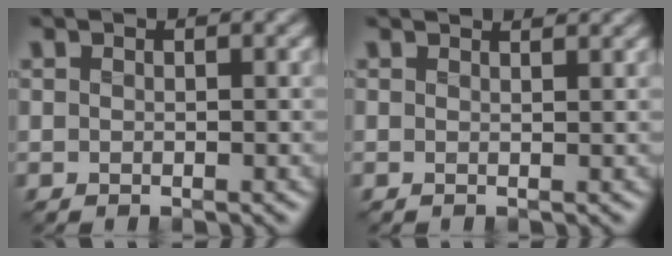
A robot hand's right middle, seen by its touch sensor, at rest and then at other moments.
{"total": 1.9, "force": [1.8, 0.3, 0.6], "torque": [-0.009, -0.001, 0.016]}